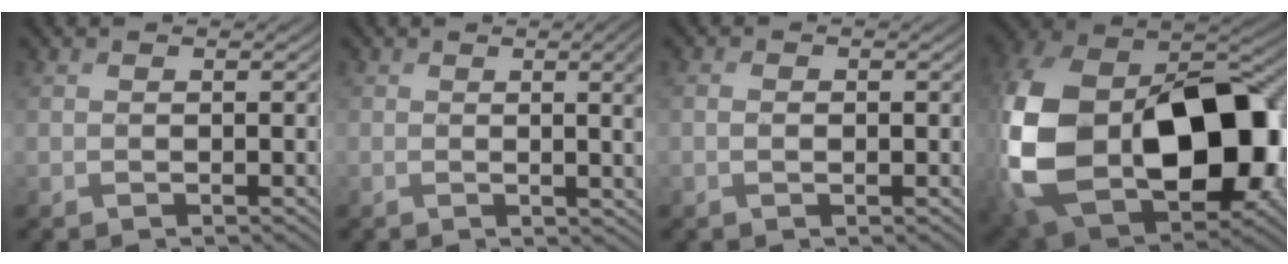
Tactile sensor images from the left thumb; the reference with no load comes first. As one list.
[{"total": 8.9, "force": [0.4, 3.2, 8.3], "torque": [-0.074, 0.011, 0.000]}, {"total": 1.1, "force": [0.0, 0.7, 0.8], "torque": [-0.012, -0.002, 0.001]}, {"total": 20.5, "force": [-1.9, 14.1, 14.8], "torque": [-0.372, -0.071, 0.021]}]